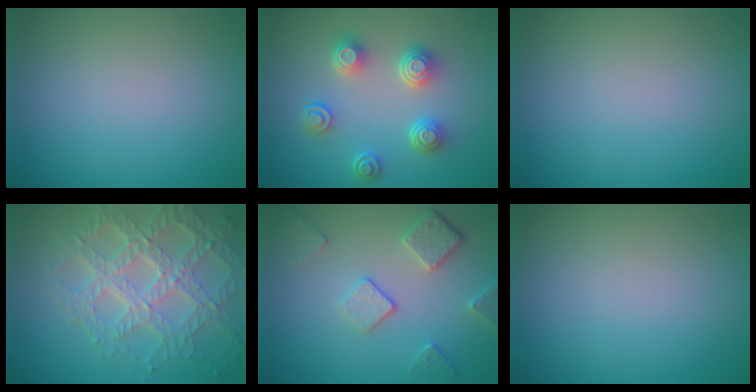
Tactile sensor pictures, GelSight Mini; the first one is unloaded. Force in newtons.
{"total": 4.2, "press": 3.4, "slide": 2.5}
{"total": 0.0}
{"total": 7.0, "press": 5.0, "slide": 4.9}
{"total": 3.7, "press": 3.0, "slide": 2.2}
{"total": 0.0}